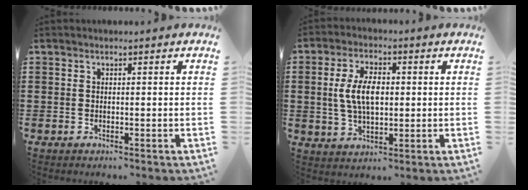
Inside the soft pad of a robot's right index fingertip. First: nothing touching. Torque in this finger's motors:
{"motor_torque": [0.49, -0.18, 0.41, 0.19]}